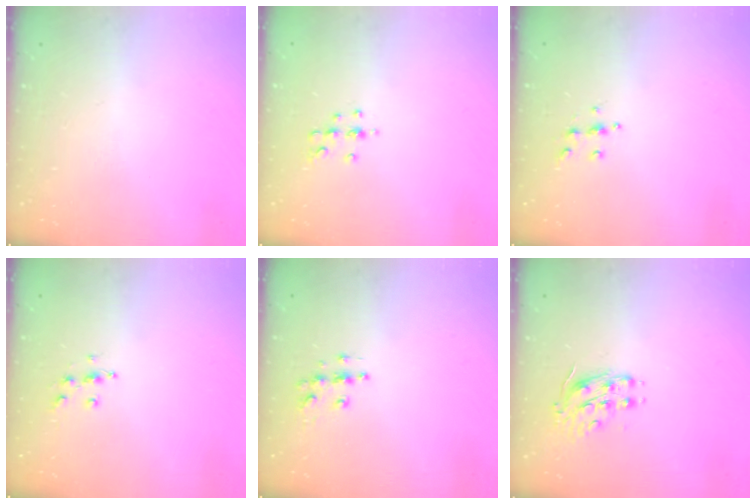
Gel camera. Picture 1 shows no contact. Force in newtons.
{"total": 6.5, "press": 6.4, "slide": 1.2}
{"total": 4.5, "press": 4.5, "slide": 0.5}
{"total": 6.1, "press": 6.1, "slide": 0.4}
{"total": 6.1, "press": 6.1, "slide": 0.3}
{"total": 8.2, "press": 8.2, "slide": 0.4}